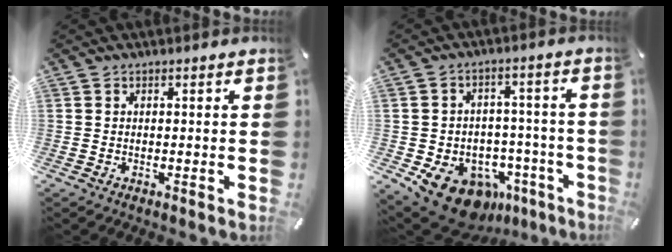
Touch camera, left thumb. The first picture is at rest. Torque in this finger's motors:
{"motor_torque": [-0.36, 1.70, 0.41, -0.01, 0.14]}